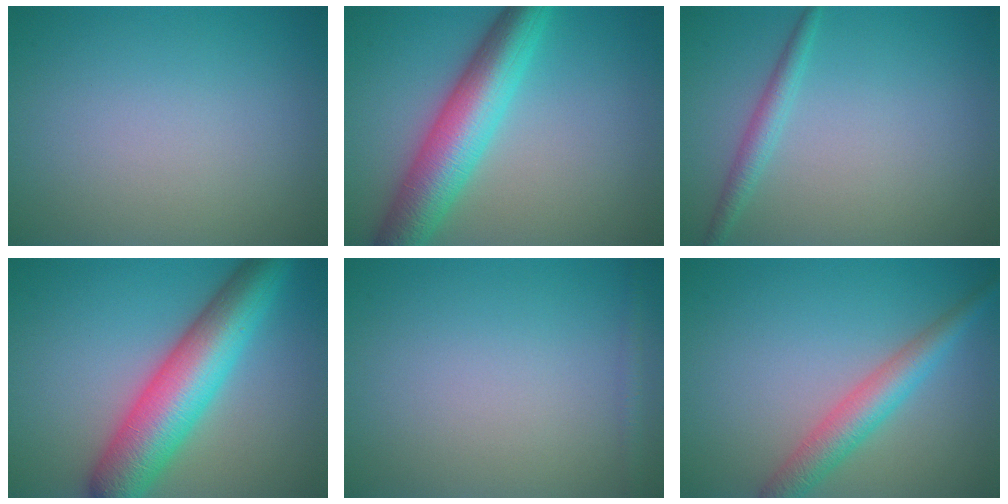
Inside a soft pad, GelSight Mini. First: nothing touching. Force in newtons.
{"total": 7.7, "press": 7.7, "slide": 0.1}
{"total": 1.8, "press": 1.8, "slide": 0.0}
{"total": 9.5, "press": 9.5, "slide": 0.2}
{"total": 1.0, "press": 1.0, "slide": 0.1}
{"total": 3.9, "press": 3.9, "slide": 0.1}